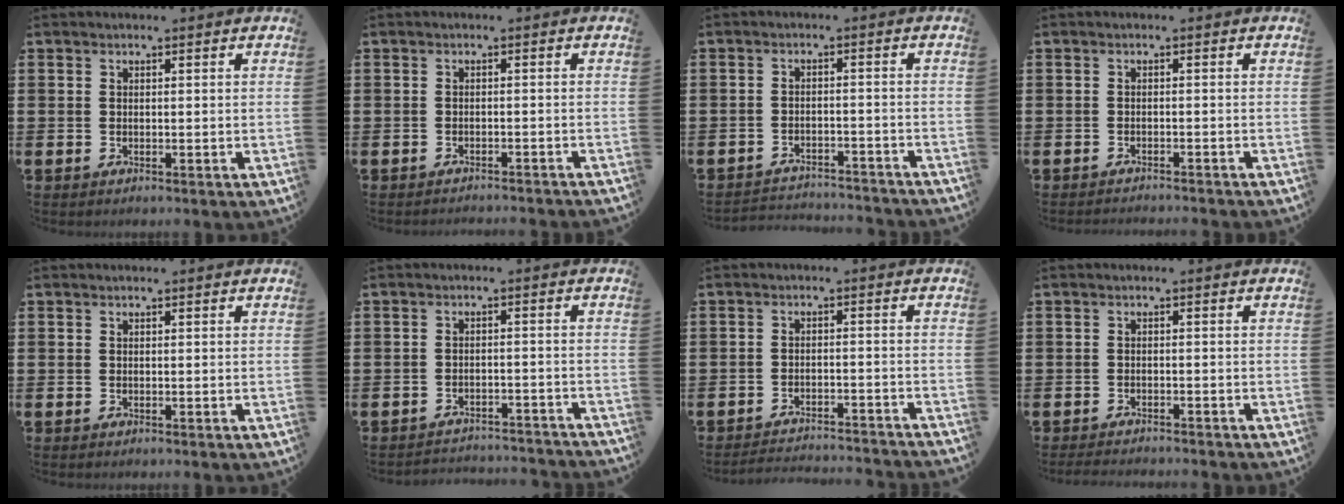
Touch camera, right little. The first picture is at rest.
{"total": 1.0, "force": [-1.0, -0.2, -0.1], "torque": [0.001, 0.002, -0.021]}
{"total": 2.6, "force": [-2.6, 0.1, -0.2], "torque": [-0.003, 0.003, -0.057]}
{"total": 1.0, "force": [-1.0, -0.2, -0.1], "torque": [0.000, 0.001, -0.020]}
{"total": 0.0}
{"total": 2.5, "force": [-2.5, 0.0, -0.1], "torque": [-0.003, 0.004, -0.055]}
{"total": 2.8, "force": [-2.8, -0.2, 0.1], "torque": [-0.003, 0.003, -0.060]}
{"total": 1.3, "force": [-1.3, 0.0, 0.2], "torque": [-0.004, 0.001, -0.025]}